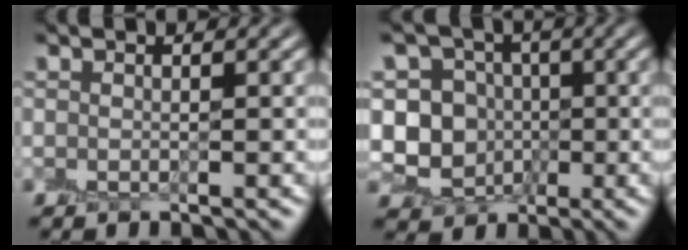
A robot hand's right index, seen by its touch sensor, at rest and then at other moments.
{"total": 6.9, "force": [-1.0, 6.6, 1.8], "torque": [-0.024, 0.020, -0.044]}